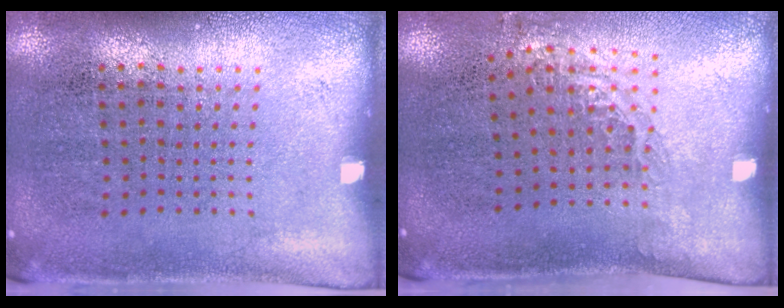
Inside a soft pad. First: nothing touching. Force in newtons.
{"total": 1.1, "press": 0.8, "slide": 0.6}